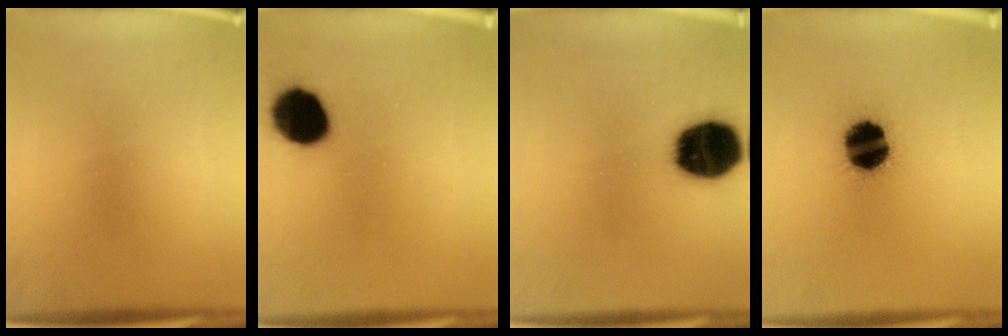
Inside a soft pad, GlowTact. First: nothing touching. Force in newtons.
{"total": 12.8}
{"total": 18.2}
{"total": 14.6}